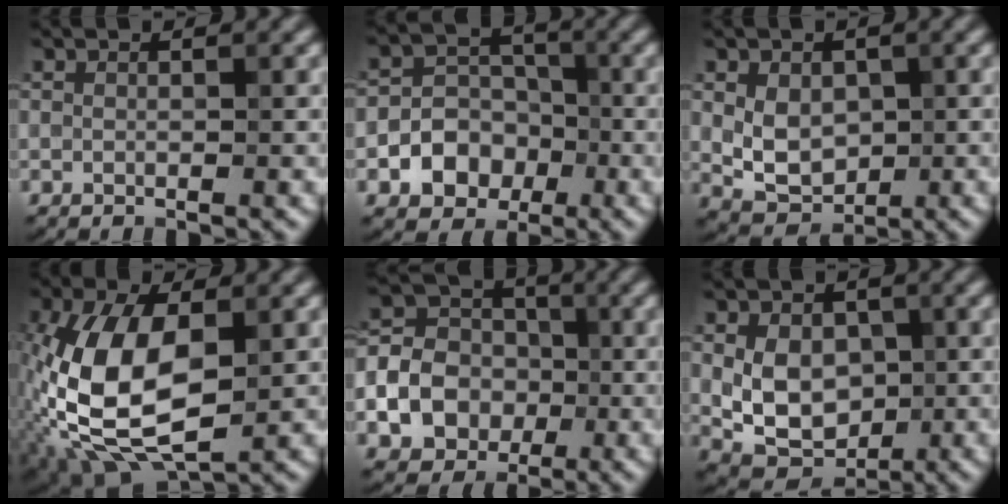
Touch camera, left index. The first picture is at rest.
{"total": 5.8, "force": [-2.1, 4.9, 2.3], "torque": [-0.015, 0.010, -0.056]}
{"total": 4.0, "force": [0.2, 2.8, 2.8], "torque": [-0.051, -0.002, 0.007]}
{"total": 11.8, "force": [-1.8, 6.2, 9.9], "torque": [-0.227, 0.005, -0.039]}
{"total": 11.3, "force": [-2.7, 9.7, 5.2], "torque": [-0.116, -0.005, -0.073]}
{"total": 6.2, "force": [0.0, 4.5, 4.3], "torque": [-0.079, -0.001, -0.001]}